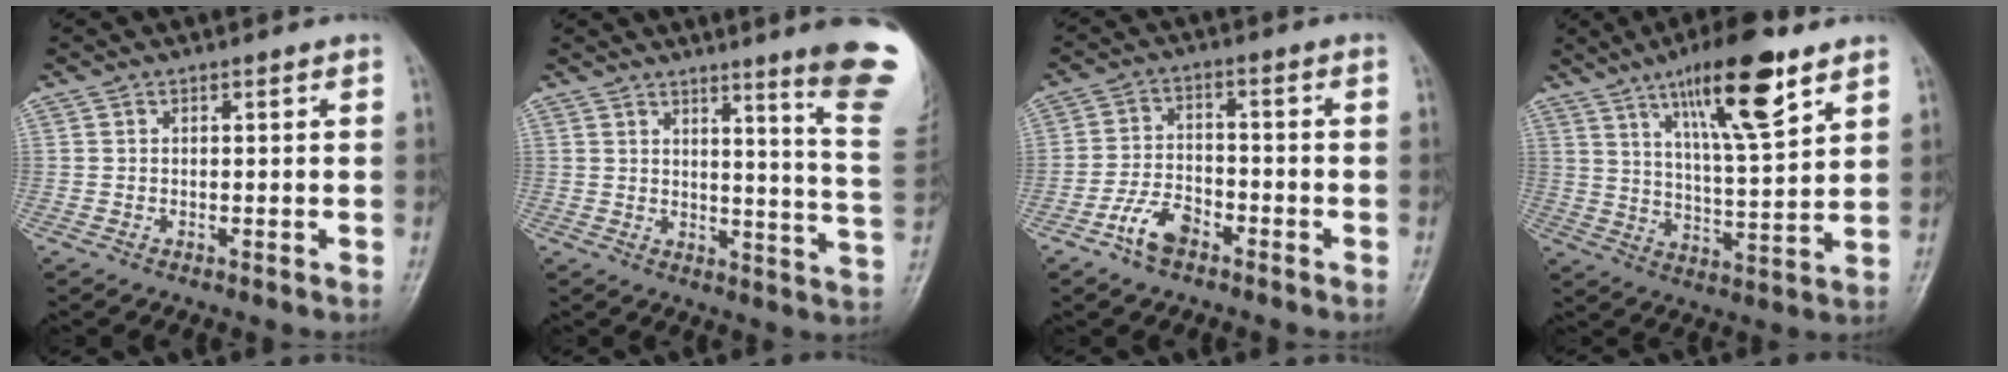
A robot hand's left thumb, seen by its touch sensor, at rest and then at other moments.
{"total": 15.6, "force": [10.3, -0.1, 11.8], "torque": [-0.130, -0.081, 0.116]}
{"total": 6.3, "force": [-3.9, 3.4, 3.6], "torque": [-0.064, 0.025, -0.075]}
{"total": 15.7, "force": [9.0, 3.3, 12.4], "torque": [-0.192, -0.043, 0.154]}